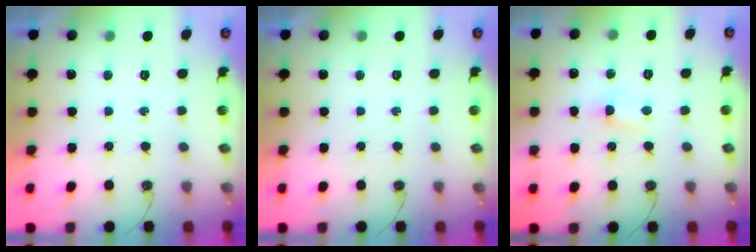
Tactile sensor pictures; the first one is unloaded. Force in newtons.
{"total": 0.0}
{"total": 2.8, "press": 2.8, "slide": 0.4}